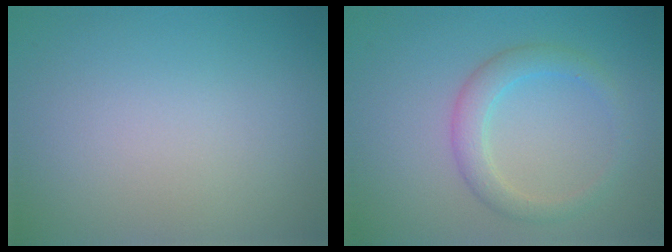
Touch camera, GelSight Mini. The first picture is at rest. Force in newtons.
{"total": 2.8, "press": 2.8, "slide": 0.2}